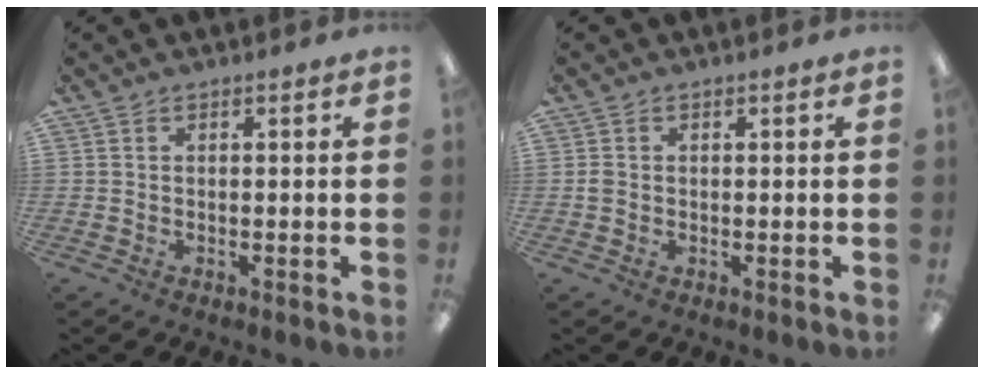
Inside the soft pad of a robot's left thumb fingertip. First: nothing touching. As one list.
[{"total": 1.3, "force": [0.0, 1.1, 0.7], "torque": [-0.012, 0.004, -0.001]}]